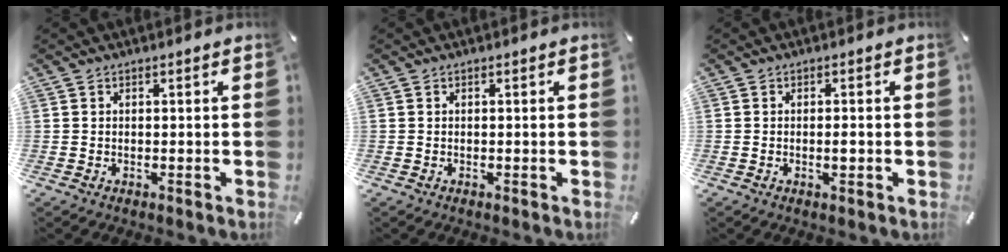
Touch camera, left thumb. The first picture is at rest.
{"total": 0.0}
{"total": 1.7, "force": [-0.4, 0.6, 1.6], "torque": [-0.029, 0.001, -0.008]}